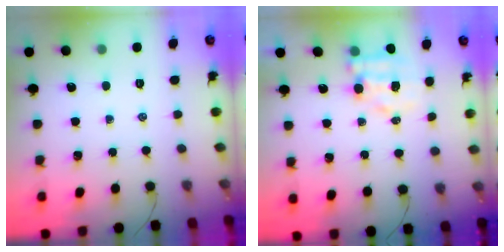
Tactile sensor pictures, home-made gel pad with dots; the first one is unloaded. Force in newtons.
{"total": 5.1, "press": 5.0, "slide": 0.9}